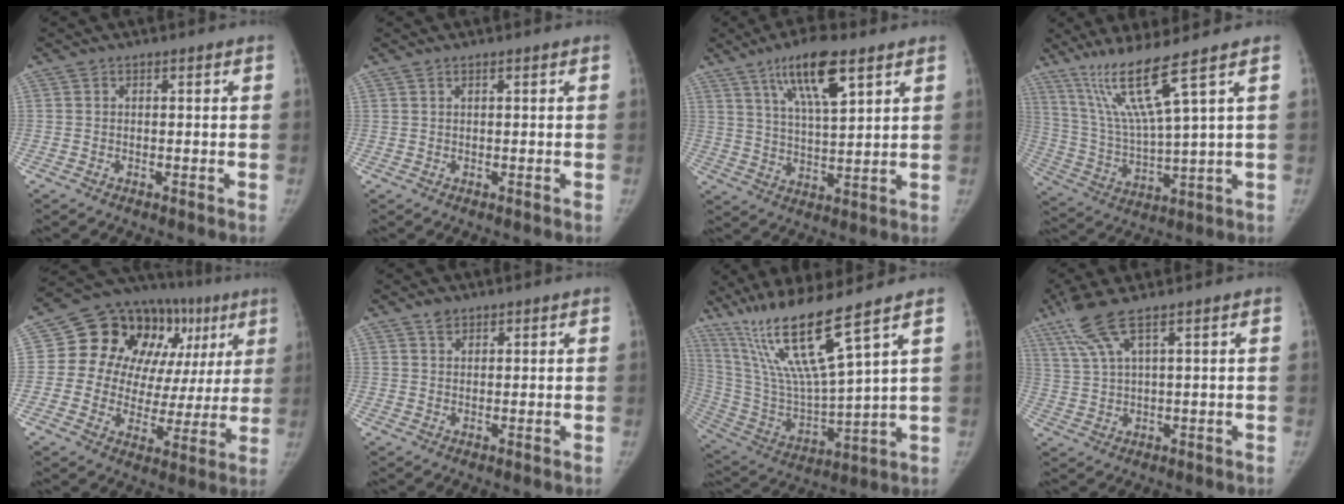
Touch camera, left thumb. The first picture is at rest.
{"total": 0.0}
{"total": 12.2, "force": [7.0, 3.2, 9.5], "torque": [-0.157, -0.028, 0.127]}
{"total": 12.3, "force": [7.6, -1.1, 9.6], "torque": [-0.197, -0.049, 0.161]}
{"total": 22.8, "force": [7.3, 15.8, 14.8], "torque": [-0.144, 0.034, 0.108]}
{"total": 2.0, "force": [1.5, 1.1, 0.7], "torque": [-0.006, -0.005, 0.026]}
{"total": 18.5, "force": [12.0, 0.8, 14.1], "torque": [-0.266, -0.063, 0.237]}
{"total": 7.7, "force": [4.8, 0.9, 5.9], "torque": [-0.149, -0.008, 0.106]}